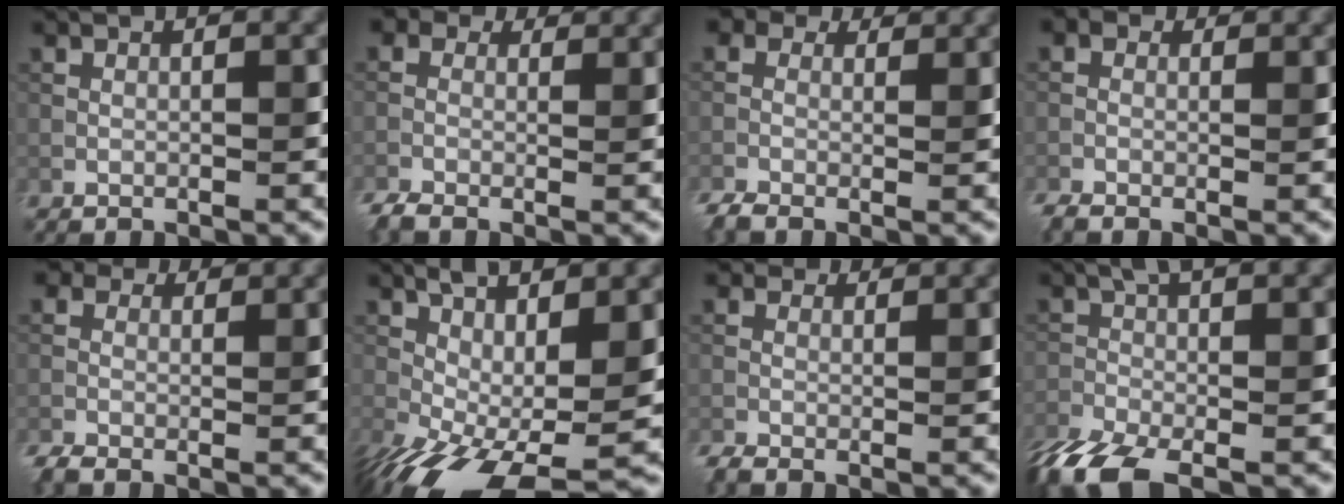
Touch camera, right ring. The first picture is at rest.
{"total": 4.3, "force": [0.3, 3.2, 2.9], "torque": [-0.059, -0.002, 0.002]}
{"total": 4.5, "force": [0.8, 3.3, 3.0], "torque": [-0.064, -0.001, 0.007]}
{"total": 2.8, "force": [-0.7, 2.0, 1.8], "torque": [-0.032, -0.001, -0.011]}
{"total": 3.6, "force": [0.2, 2.7, 2.4], "torque": [-0.050, -0.002, -0.001]}
{"total": 13.8, "force": [-2.0, 5.8, 12.3], "torque": [-0.220, -0.025, -0.009]}
{"total": 2.6, "force": [0.4, 1.9, 1.7], "torque": [-0.039, -0.007, -0.001]}
{"total": 8.4, "force": [-4.4, 2.8, 6.6], "torque": [-0.131, -0.015, -0.088]}